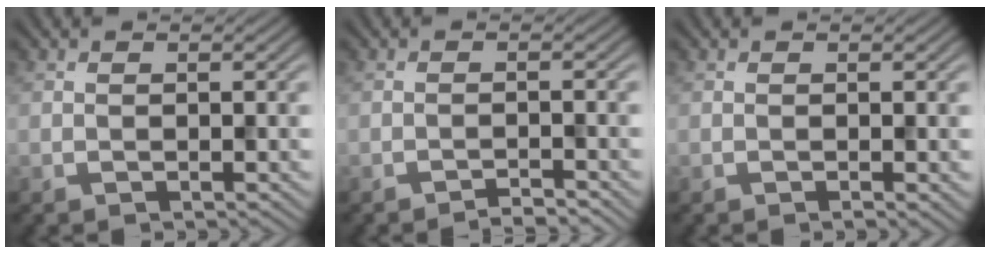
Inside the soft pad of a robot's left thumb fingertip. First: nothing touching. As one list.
[{"total": 1.6, "force": [-1.4, 0.1, 0.6], "torque": [-0.006, 0.004, -0.028]}, {"total": 0.6, "force": [-0.1, 0.1, 0.6], "torque": [-0.010, -0.004, -0.004]}]